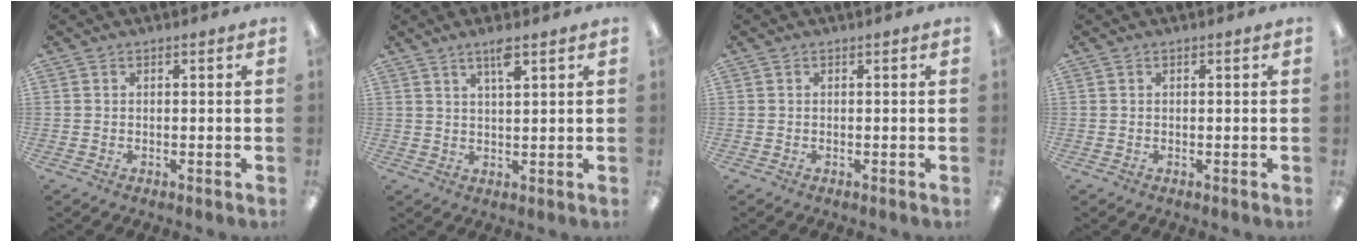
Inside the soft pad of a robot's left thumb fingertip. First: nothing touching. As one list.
[{"total": 4.4, "force": [3.0, 0.7, 3.1], "torque": [-0.061, -0.004, 0.050]}, {"total": 0.0}, {"total": 0.0}]